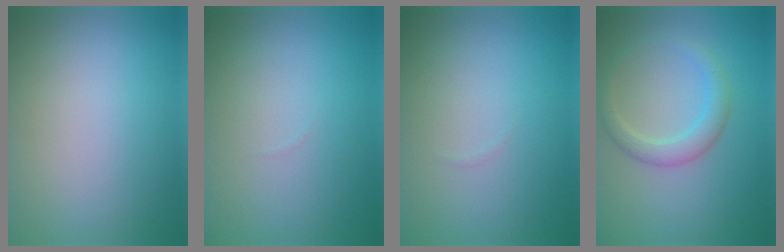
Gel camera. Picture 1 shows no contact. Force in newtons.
{"total": 0.0}
{"total": 0.0}
{"total": 2.7, "press": 2.6, "slide": 0.2}